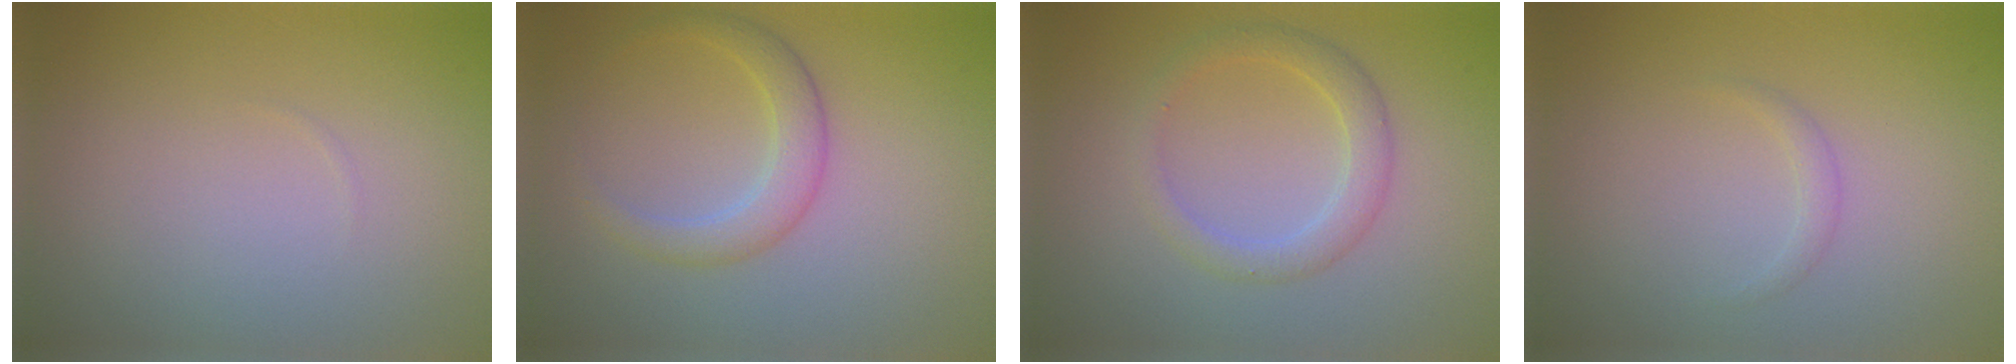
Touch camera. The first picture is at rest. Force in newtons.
{"total": 2.8, "press": 2.8, "slide": 0.0}
{"total": 2.6, "press": 2.6, "slide": 0.0}
{"total": 0.8, "press": 0.8, "slide": 0.1}